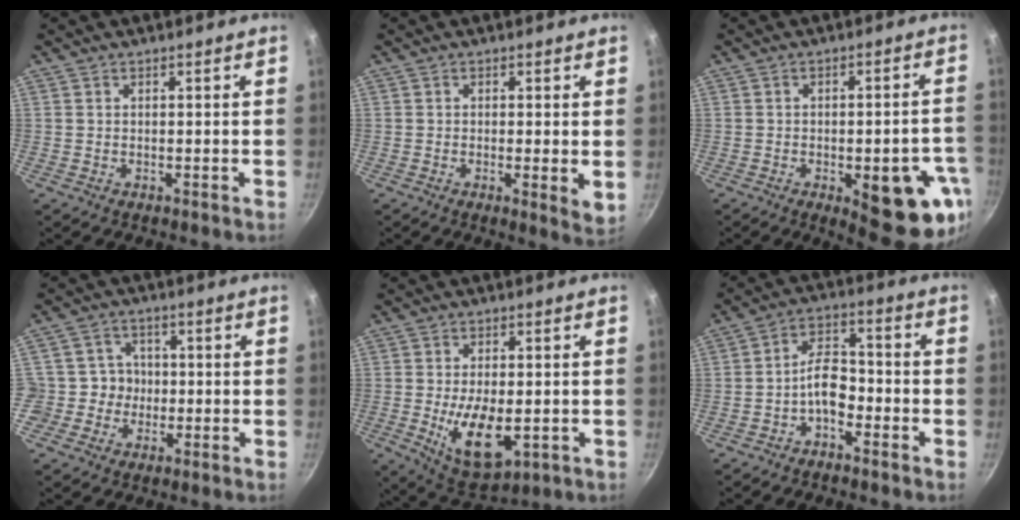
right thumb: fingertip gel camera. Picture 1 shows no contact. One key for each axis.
{"total": 4.5, "fx": 0.0, "fy": 1.2, "fz": 4.4, "tx": -0.058, "ty": -0.017, "tz": -0.003}
{"total": 16.1, "fx": -5.7, "fy": 5.8, "fz": 13.9, "tx": -0.127, "ty": 0.015, "tz": -0.068}
{"total": 5.6, "fx": -1.1, "fy": 5.4, "fz": 0.7, "tx": 0.038, "ty": 0.019, "tz": -0.030}
{"total": 11.9, "fx": -2.1, "fy": 6.1, "fz": 10.0, "tx": -0.153, "ty": -0.006, "tz": -0.020}
{"total": 6.8, "fx": -3.0, "fy": 3.8, "fz": 4.8, "tx": -0.065, "ty": 0.041, "tz": -0.060}